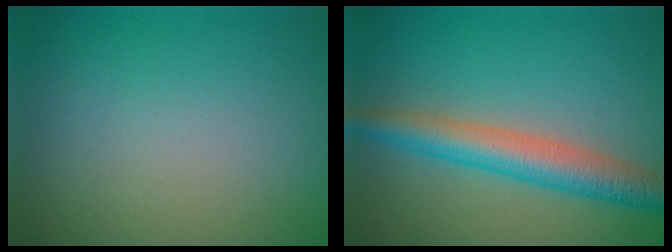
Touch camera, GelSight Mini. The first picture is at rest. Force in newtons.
{"total": 4.9, "press": 4.9, "slide": 0.1}